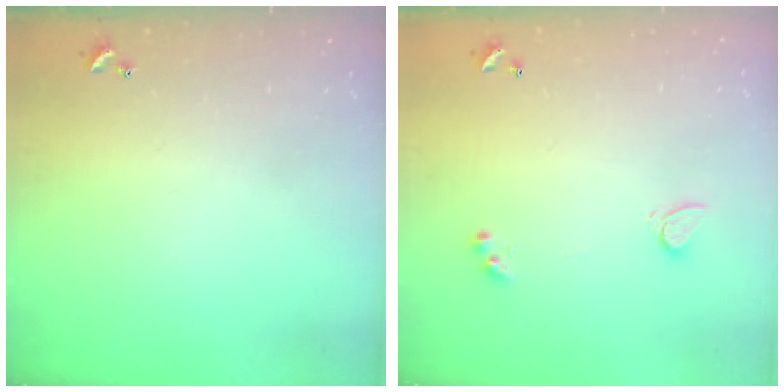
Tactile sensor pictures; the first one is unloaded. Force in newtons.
{"total": 2.6, "press": 2.6, "slide": 0.5}